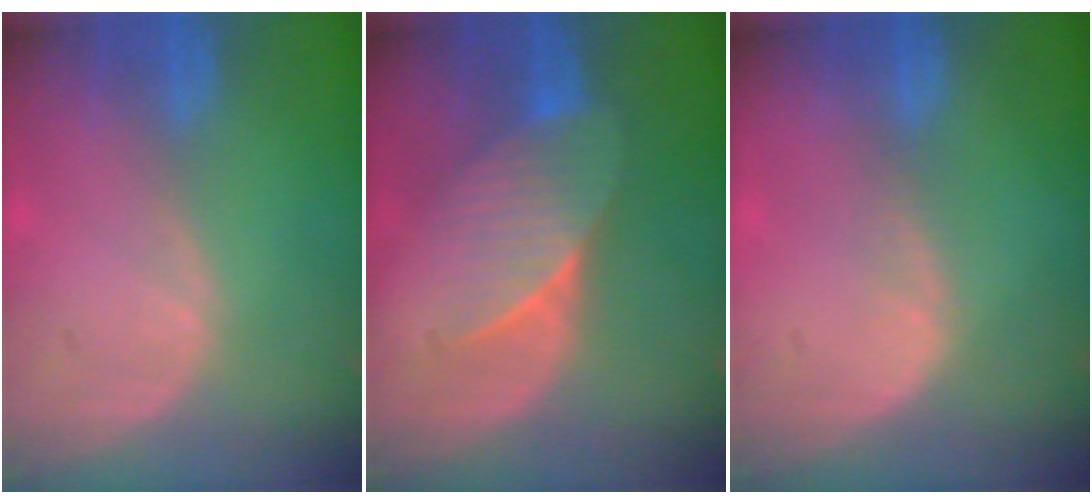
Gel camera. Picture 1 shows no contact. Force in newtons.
{"total": 7.4, "press": 6.9, "slide": 2.8}
{"total": 1.5, "press": 1.0, "slide": 1.1}